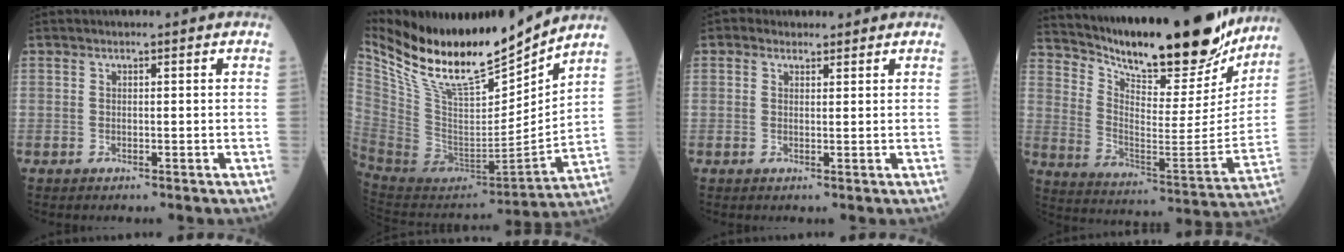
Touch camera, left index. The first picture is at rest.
{"total": 21.6, "force": [18.4, 3.3, 10.9], "torque": [-0.209, -0.026, 0.337]}
{"total": 1.9, "force": [1.3, 1.3, 0.3], "torque": [-0.008, 0.016, 0.018]}
{"total": 25.0, "force": [21.9, 5.0, 11.0], "torque": [-0.188, -0.052, 0.316]}